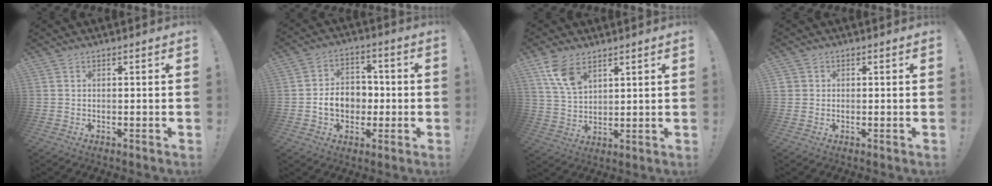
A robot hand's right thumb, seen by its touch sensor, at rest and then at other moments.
{"total": 9.9, "force": [-1.6, 8.1, 5.4], "torque": [-0.085, 0.010, -0.024]}
{"total": 9.1, "force": [5.6, 4.8, 5.3], "torque": [-0.092, -0.023, 0.109]}
{"total": 1.9, "force": [0.1, 1.9, 0.2], "torque": [-0.001, 0.005, 0.003]}